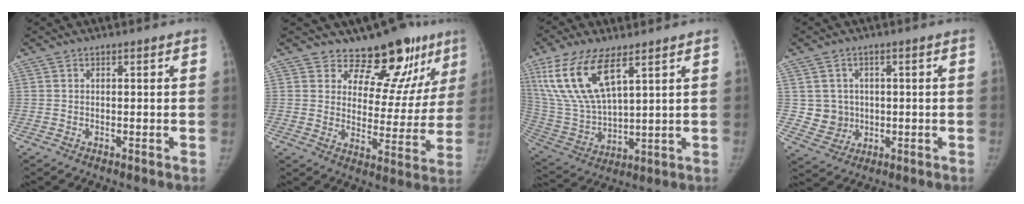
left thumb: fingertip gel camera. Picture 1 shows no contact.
{"total": 14.1, "force": [11.0, 6.5, 5.9], "torque": [-0.025, -0.088, 0.145]}
{"total": 16.2, "force": [8.4, 6.4, 12.2], "torque": [-0.251, -0.029, 0.178]}
{"total": 5.5, "force": [0.5, 5.4, 1.1], "torque": [0.007, 0.002, 0.016]}